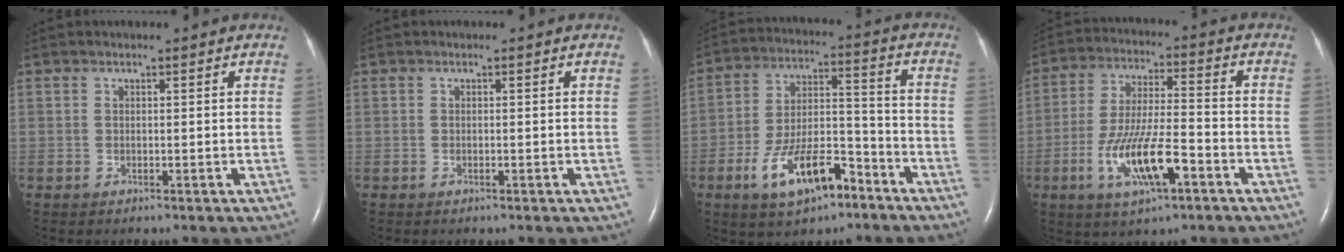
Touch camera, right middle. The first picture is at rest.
{"total": 0.0}
{"total": 12.5, "force": [-7.3, 4.7, 9.1], "torque": [-0.173, 0.012, -0.122]}
{"total": 11.4, "force": [-4.6, 2.1, 10.2], "torque": [-0.202, -0.008, -0.079]}